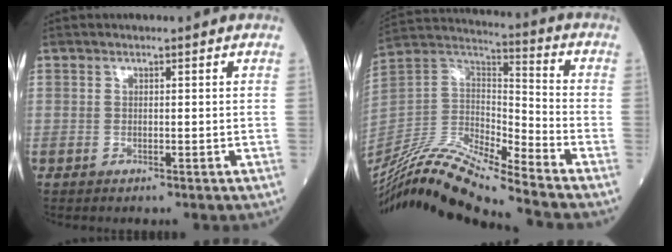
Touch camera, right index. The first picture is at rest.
{"total": 16.9, "force": [-14.9, -0.4, 7.9], "torque": [-0.156, 0.019, -0.282]}